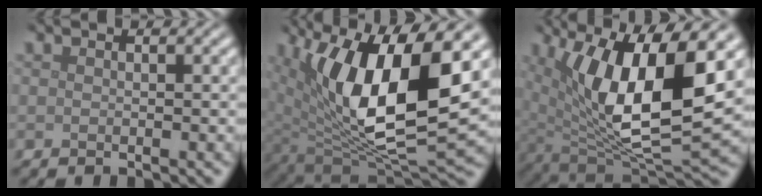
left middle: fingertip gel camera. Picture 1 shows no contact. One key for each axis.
{"total": 13.6, "fx": 3.9, "fy": 5.6, "fz": 11.8, "tx": -0.197, "ty": -0.012, "tz": 0.068}
{"total": 12.5, "fx": 3.7, "fy": 4.4, "fz": 11.1, "tx": -0.189, "ty": -0.009, "tz": 0.066}